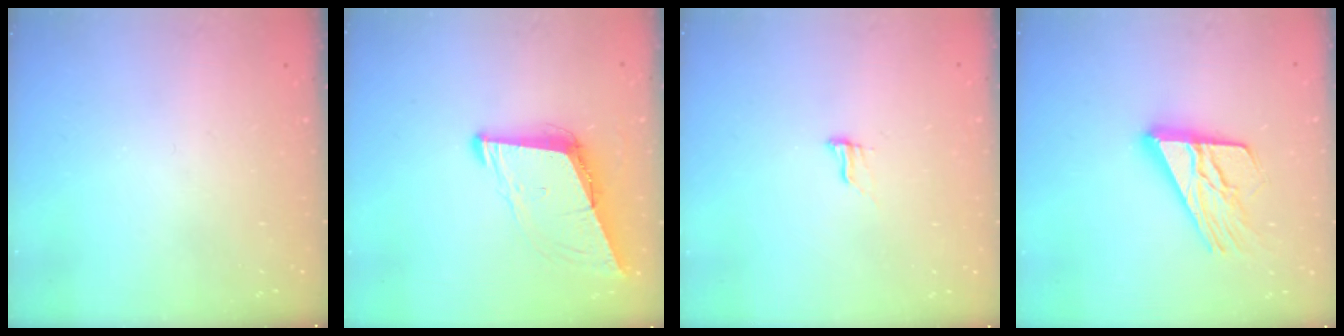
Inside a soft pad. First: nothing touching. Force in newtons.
{"total": 8.8, "press": 8.0, "slide": 3.6}
{"total": 6.3, "press": 6.0, "slide": 1.8}
{"total": 16.5, "press": 16.4, "slide": 1.5}